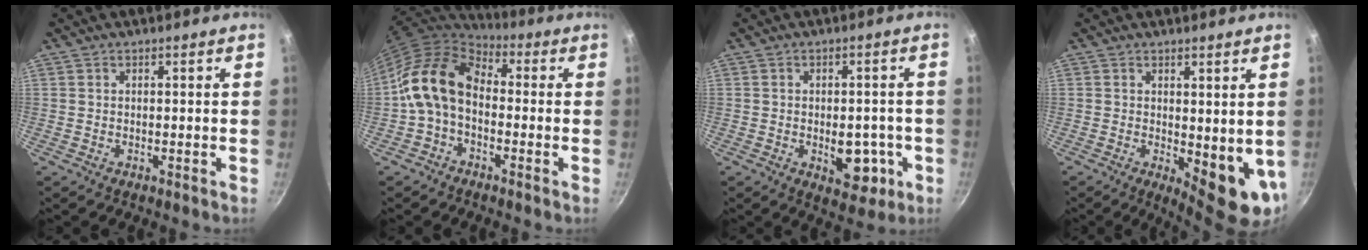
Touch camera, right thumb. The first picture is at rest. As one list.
[{"total": 13.3, "force": [-1.3, 8.9, 9.8], "torque": [-0.177, 0.039, -0.039]}, {"total": 7.7, "force": [-2.2, 4.4, 5.9], "torque": [-0.051, 0.009, -0.018]}, {"total": 10.0, "force": [-1.1, 3.6, 9.2], "torque": [-0.107, -0.023, -0.001]}]